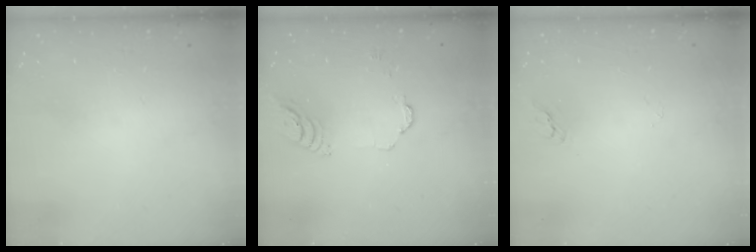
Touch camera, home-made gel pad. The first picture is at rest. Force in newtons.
{"total": 4.2, "press": 4.2, "slide": 0.4}
{"total": 2.2, "press": 2.2, "slide": 0.2}